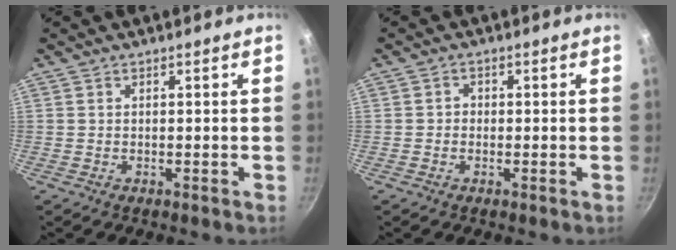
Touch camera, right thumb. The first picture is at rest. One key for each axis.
{"total": 1.5, "fx": -0.3, "fy": 1.3, "fz": 0.5, "tx": -0.002, "ty": 0.004, "tz": -0.007}